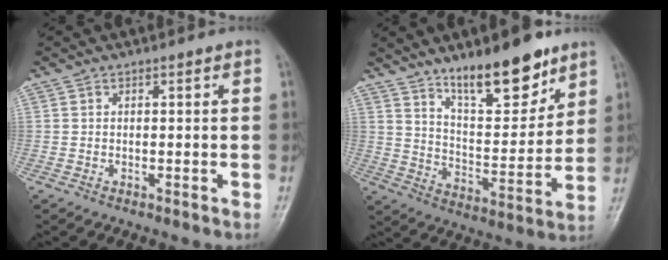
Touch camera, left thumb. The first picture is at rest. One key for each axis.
{"total": 15.5, "fx": 11.1, "fy": 5.1, "fz": 9.5, "tx": -0.112, "ty": -0.080, "tz": 0.190}